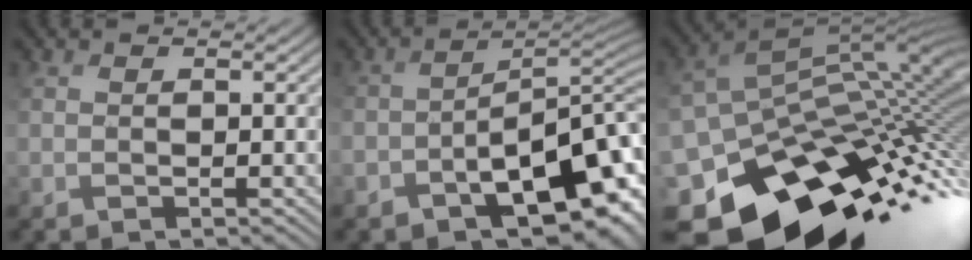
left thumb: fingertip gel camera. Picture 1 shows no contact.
{"total": 12.2, "force": [-7.0, 5.4, 8.4], "torque": [-0.111, -0.020, -0.097]}
{"total": 14.8, "force": [-7.0, 9.4, 9.0], "torque": [-0.199, -0.023, -0.109]}